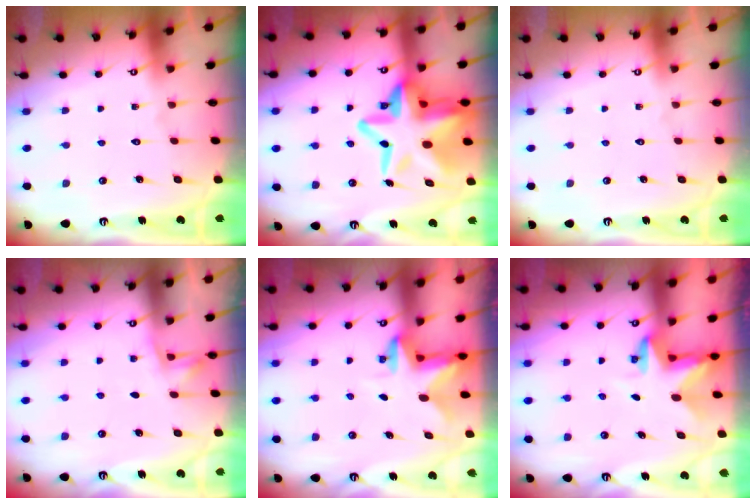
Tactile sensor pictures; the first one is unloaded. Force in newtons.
{"total": 20.7, "press": 20.3, "slide": 3.6}
{"total": 0.0}
{"total": 3.5, "press": 3.3, "slide": 1.2}
{"total": 2.5, "press": 2.5, "slide": 0.5}
{"total": 2.9, "press": 2.9, "slide": 0.2}